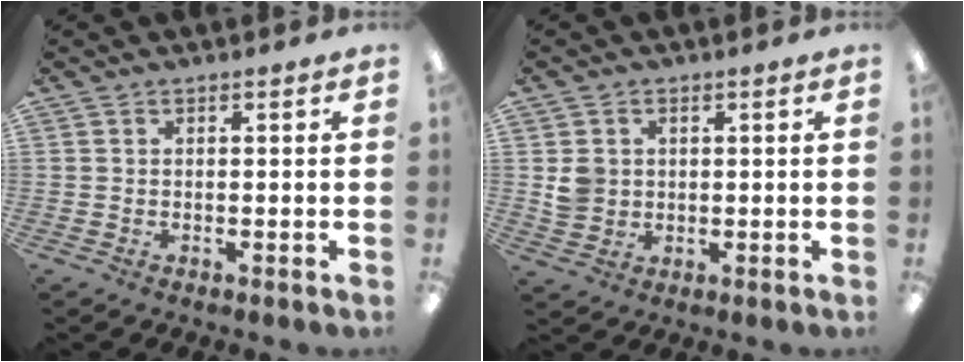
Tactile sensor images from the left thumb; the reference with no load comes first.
{"total": 4.3, "force": [0.7, 4.1, 1.2], "torque": [-0.014, 0.004, 0.012]}